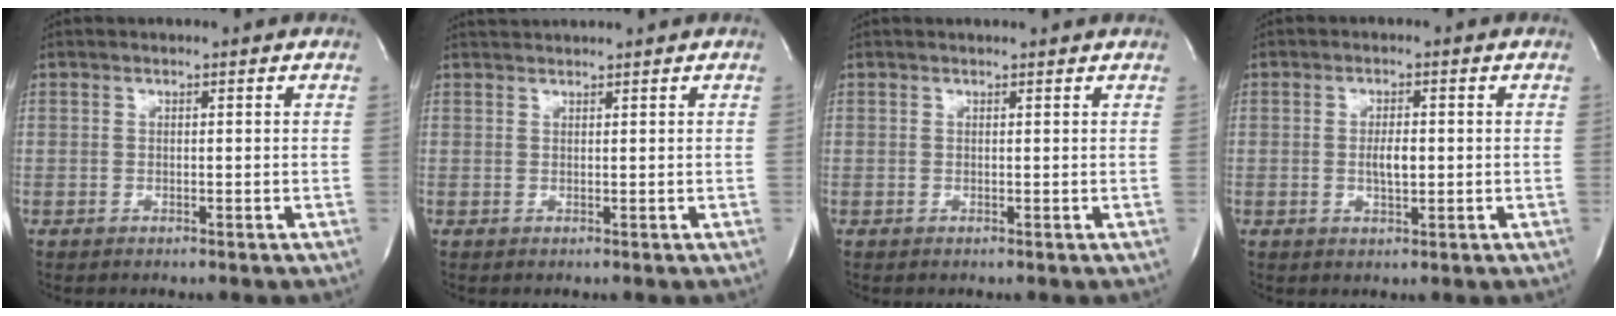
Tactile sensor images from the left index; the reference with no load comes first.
{"total": 2.0, "force": [1.9, -0.5, 0.0], "torque": [-0.001, 0.015, 0.042]}
{"total": 2.1, "force": [2.1, 0.1, 0.5], "torque": [-0.011, 0.010, 0.022]}
{"total": 3.1, "force": [-0.1, 1.0, 3.0], "torque": [-0.053, 0.000, 0.001]}